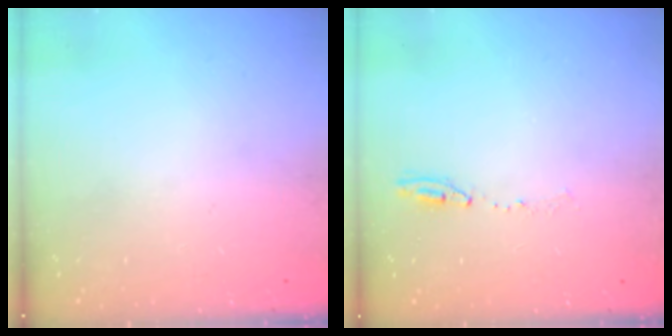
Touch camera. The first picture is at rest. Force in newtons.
{"total": 5.7, "press": 5.7, "slide": 0.7}